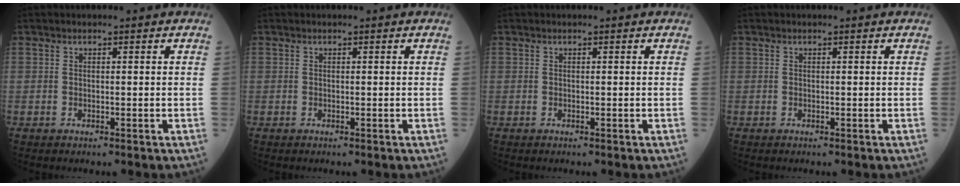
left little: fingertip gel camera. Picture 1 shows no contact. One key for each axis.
{"total": 0.0}
{"total": 0.0}
{"total": 0.0}